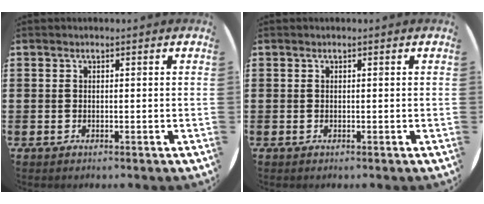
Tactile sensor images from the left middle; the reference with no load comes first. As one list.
[{"total": 0.0}]